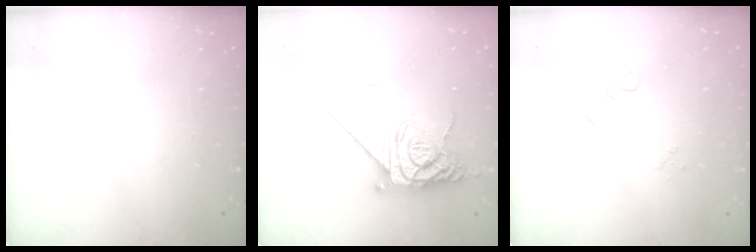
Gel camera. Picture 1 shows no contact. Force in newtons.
{"total": 12.9, "press": 12.8, "slide": 1.5}
{"total": 3.3, "press": 3.3, "slide": 0.1}